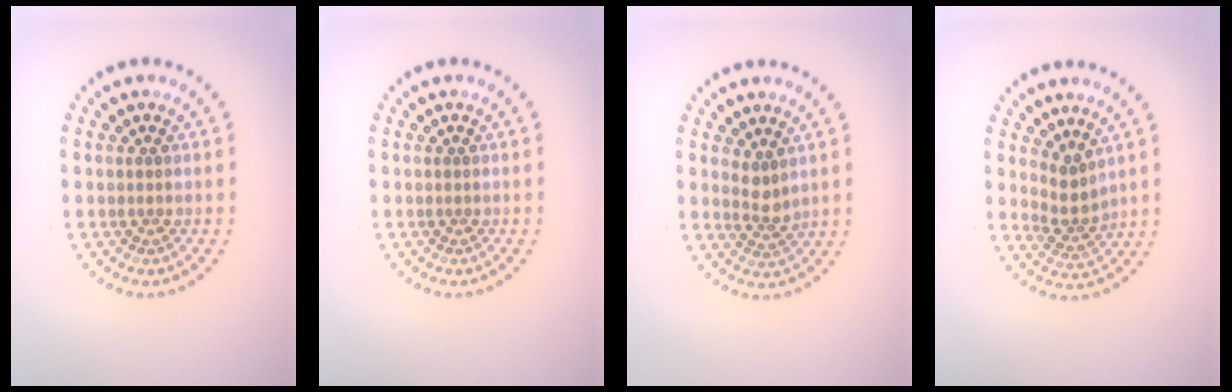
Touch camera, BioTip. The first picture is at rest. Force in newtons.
{"total": 0.0}
{"total": 1.7, "press": 1.4, "slide": 1.0}
{"total": 2.3, "press": 1.6, "slide": 1.6}